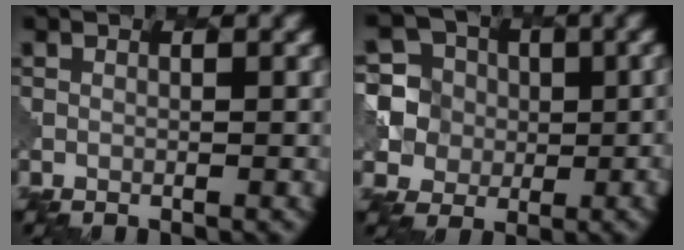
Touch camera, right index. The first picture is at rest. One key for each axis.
{"total": 9.9, "fx": 0.9, "fy": 9.5, "fz": 2.6, "tx": -0.076, "ty": 0.026, "tz": 0.009}